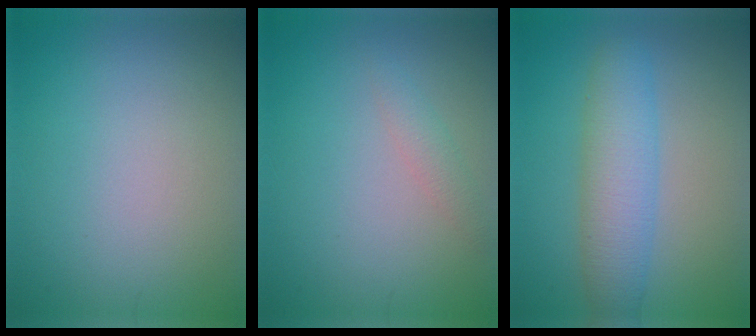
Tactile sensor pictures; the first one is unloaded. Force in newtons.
{"total": 1.3, "press": 1.3, "slide": 0.1}
{"total": 4.7, "press": 4.7, "slide": 0.1}